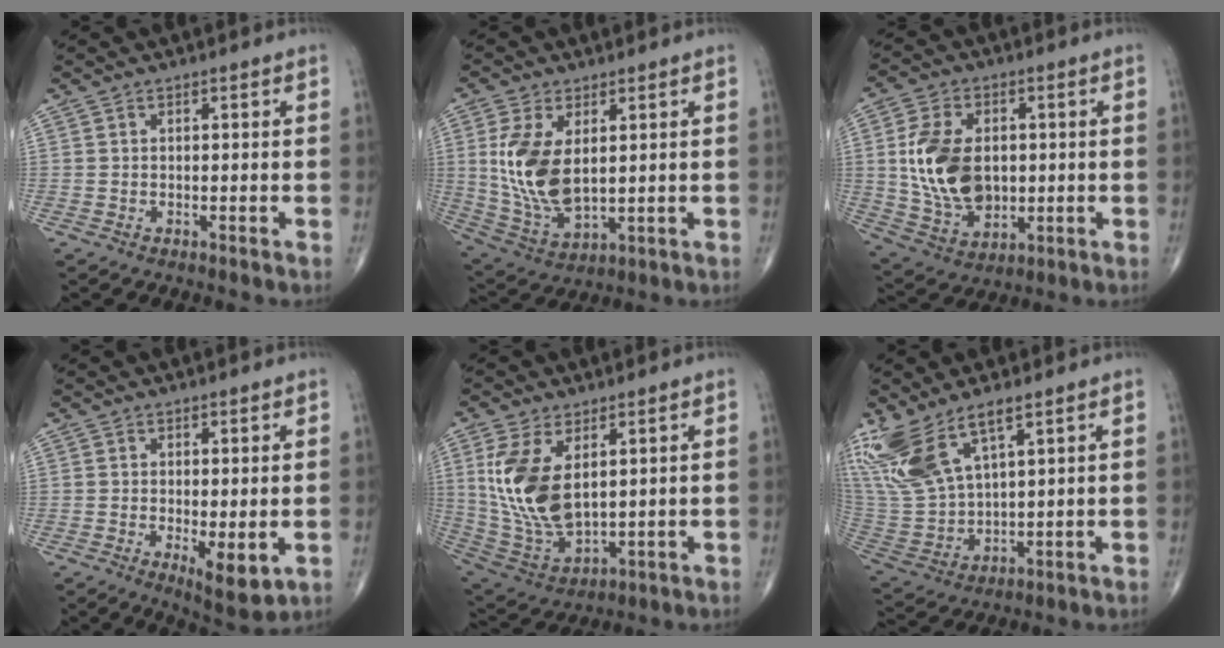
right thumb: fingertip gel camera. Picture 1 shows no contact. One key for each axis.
{"total": 12.9, "fx": 2.4, "fy": 6.8, "fz": 10.6, "tx": -0.215, "ty": -0.016, "tz": 0.063}
{"total": 15.0, "fx": 1.1, "fy": 10.0, "fz": 11.1, "tx": -0.191, "ty": -0.008, "tz": 0.032}
{"total": 6.3, "fx": -1.2, "fy": 2.2, "fz": 5.7, "tx": -0.084, "ty": -0.021, "tz": -0.013}
{"total": 14.8, "fx": 3.8, "fy": 7.8, "fz": 12.0, "tx": -0.242, "ty": -0.020, "tz": 0.095}
{"total": 14.7, "fx": 9.0, "fy": 5.5, "fz": 10.2, "tx": -0.221, "ty": -0.032, "tz": 0.198}